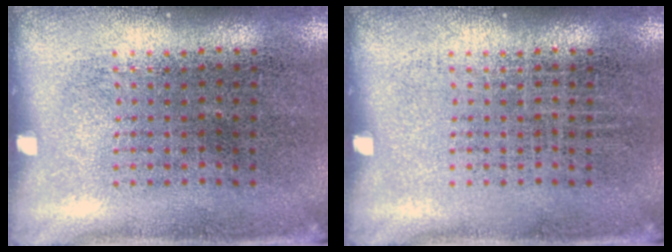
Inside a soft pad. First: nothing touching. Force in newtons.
{"total": 0.0}